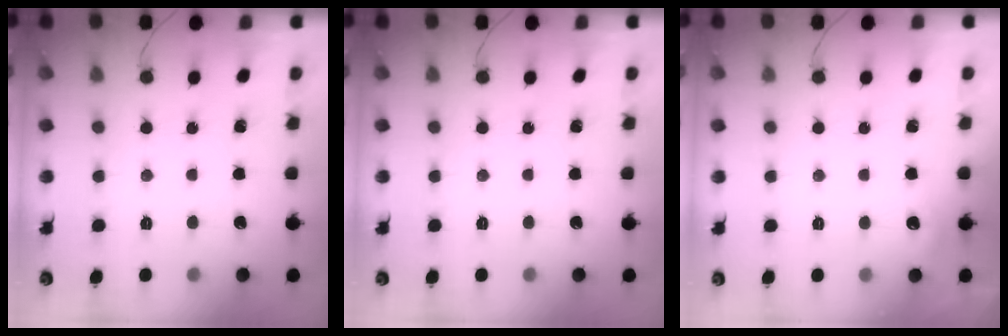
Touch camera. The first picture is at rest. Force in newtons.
{"total": 0.0}
{"total": 4.0, "press": 3.8, "slide": 1.2}